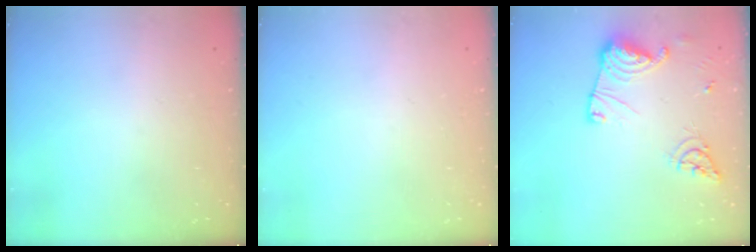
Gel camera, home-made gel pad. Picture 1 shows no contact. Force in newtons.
{"total": 0.0}
{"total": 15.0, "press": 14.9, "slide": 1.5}